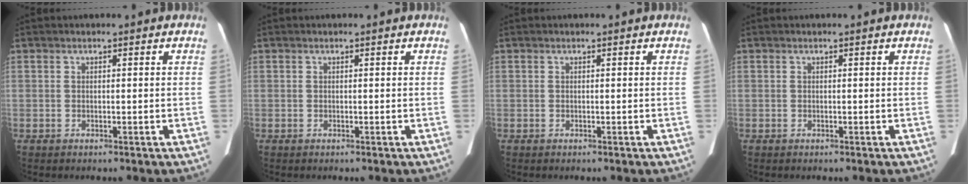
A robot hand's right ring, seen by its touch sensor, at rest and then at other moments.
{"total": 0.0}
{"total": 0.0}
{"total": 0.0}